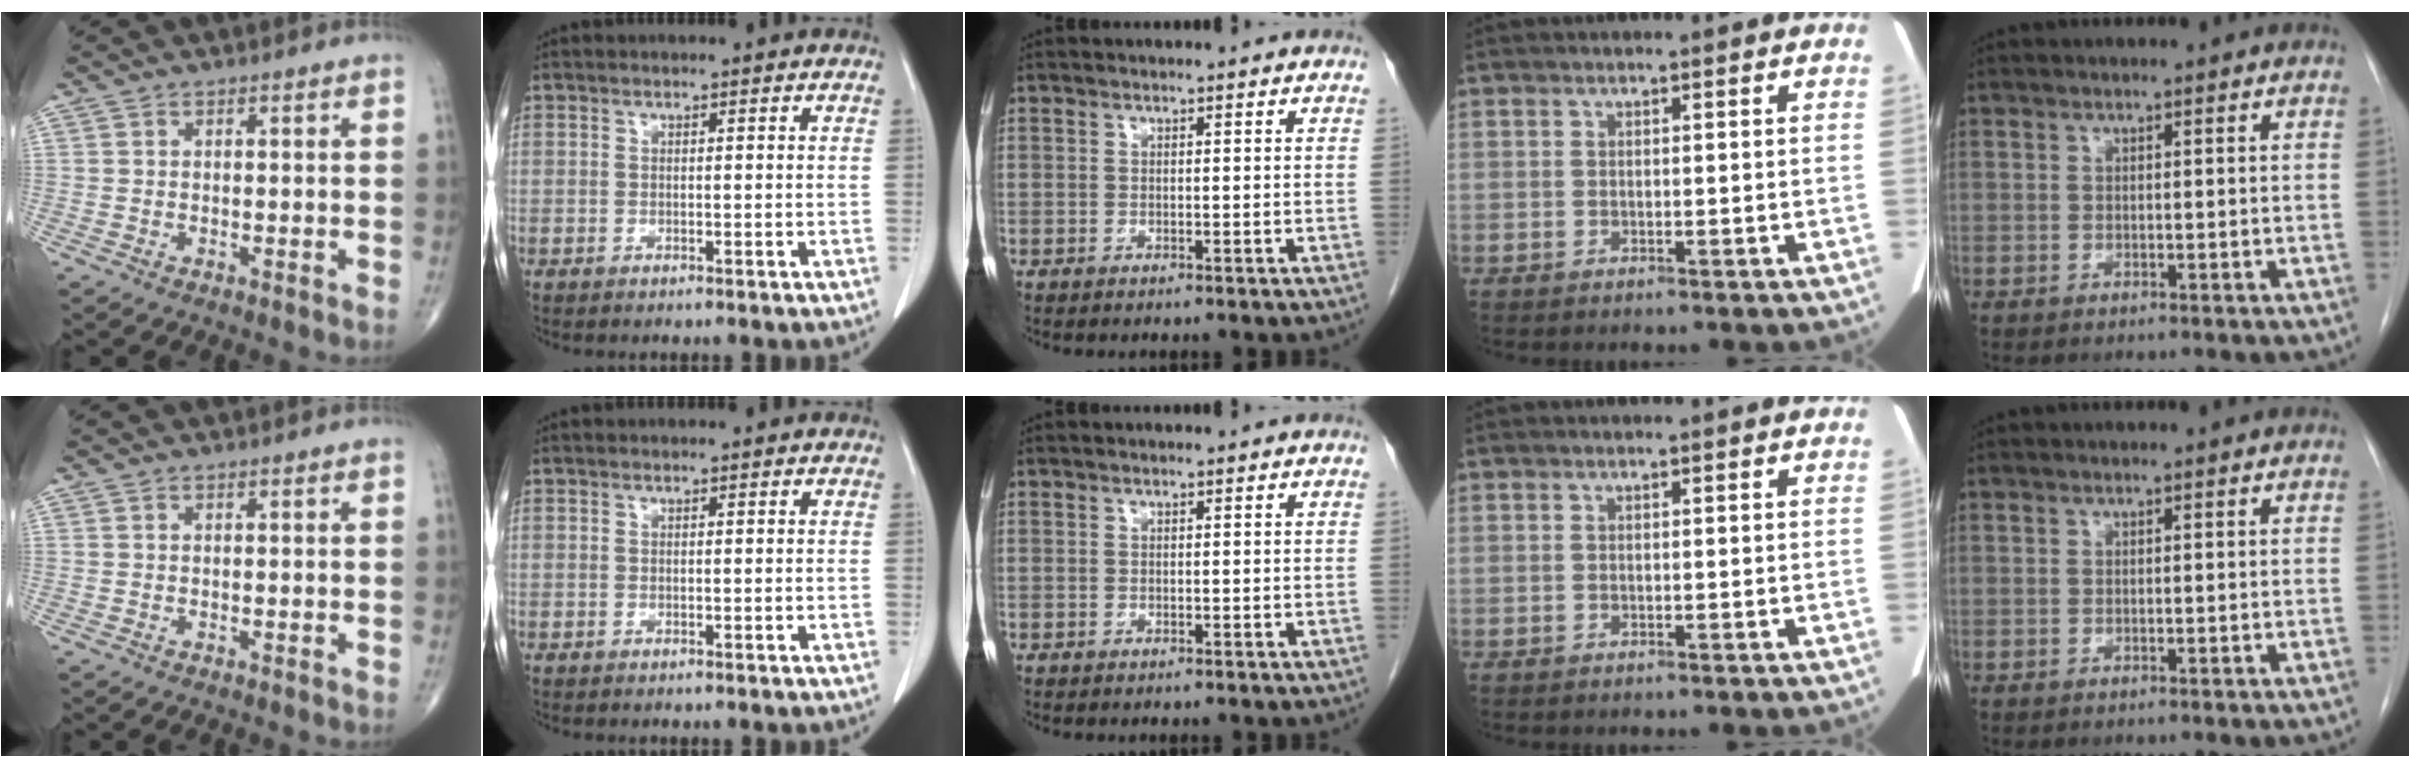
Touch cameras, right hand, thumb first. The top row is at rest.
{}